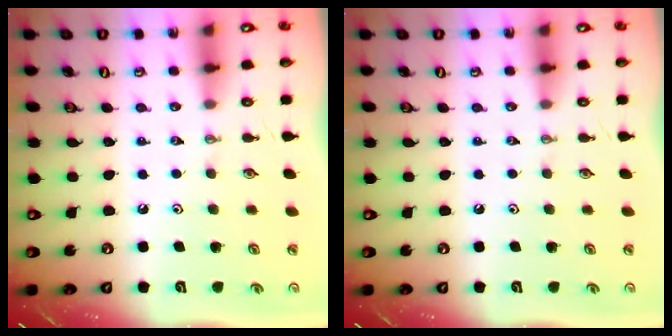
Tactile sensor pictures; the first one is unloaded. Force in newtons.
{"total": 0.0}